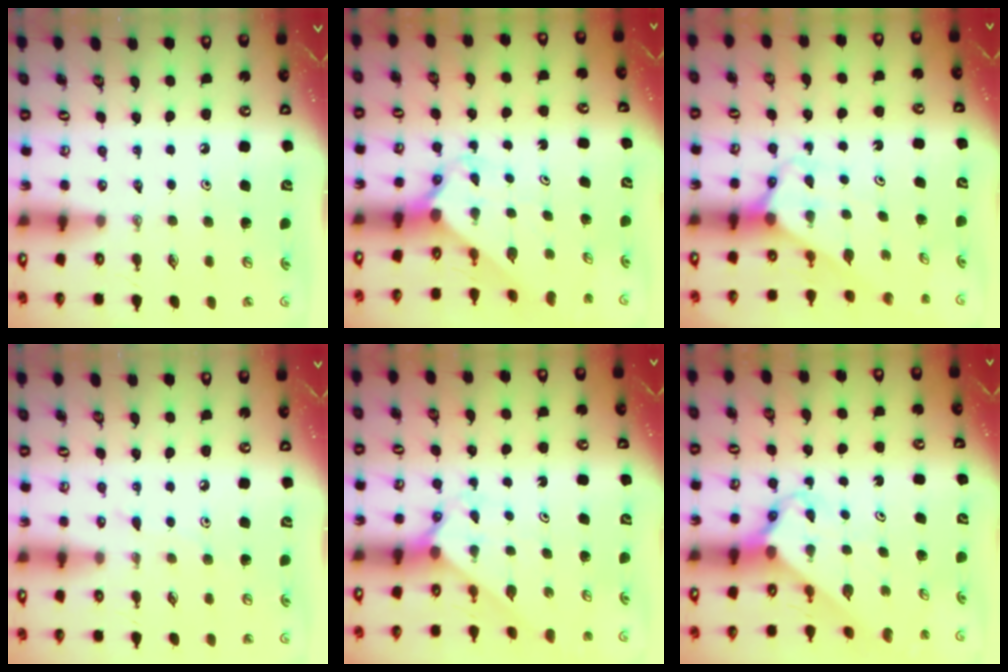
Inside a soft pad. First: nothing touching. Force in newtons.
{"total": 2.3, "press": 2.3, "slide": 0.2}
{"total": 2.9, "press": 2.9, "slide": 0.2}
{"total": 3.0, "press": 3.0, "slide": 0.4}
{"total": 2.3, "press": 2.3, "slide": 0.2}
{"total": 2.9, "press": 2.9, "slide": 0.3}